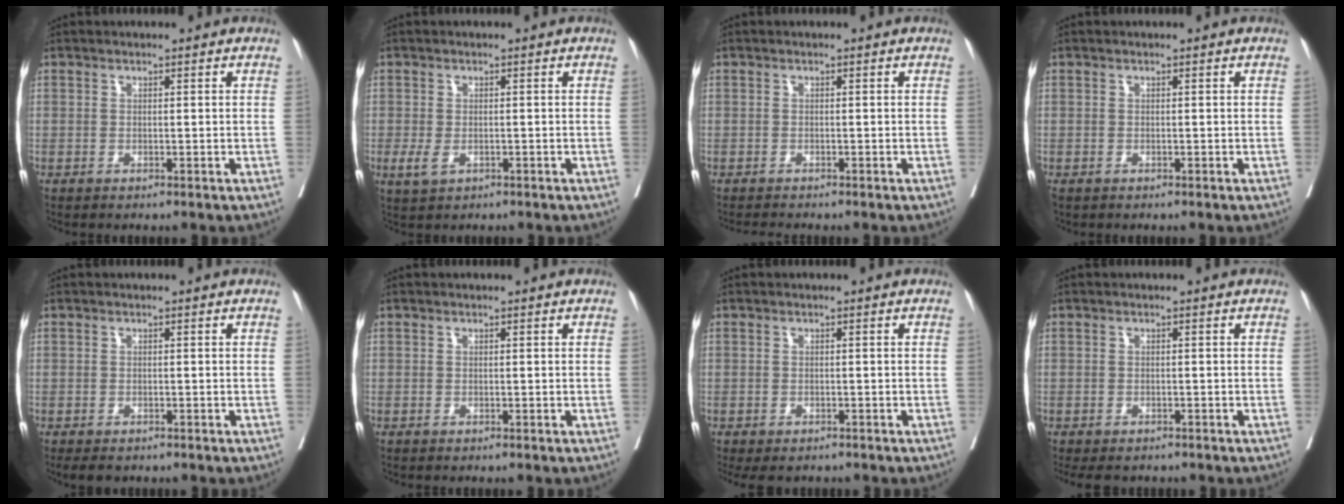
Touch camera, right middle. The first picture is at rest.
{"total": 2.6, "force": [-0.9, 1.5, 1.9], "torque": [-0.042, -0.004, -0.010]}
{"total": 1.7, "force": [-1.6, -0.1, 0.4], "torque": [-0.007, -0.005, -0.026]}
{"total": 0.5, "force": [-0.4, 0.3, 0.1], "torque": [-0.008, 0.002, -0.006]}
{"total": 2.6, "force": [-2.0, 1.1, 1.1], "torque": [-0.015, -0.006, -0.028]}
{"total": 0.0}
{"total": 5.5, "force": [-4.5, 2.5, 1.9], "torque": [-0.026, -0.007, -0.058]}
{"total": 6.5, "force": [-5.5, 2.6, 2.2], "torque": [-0.027, -0.007, -0.071]}